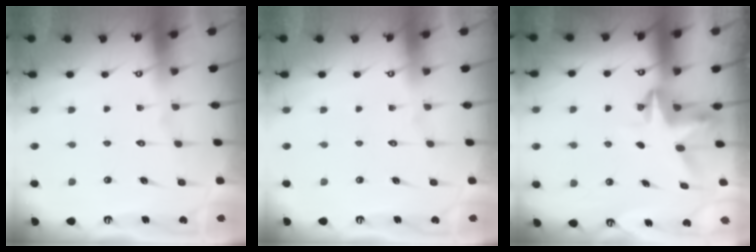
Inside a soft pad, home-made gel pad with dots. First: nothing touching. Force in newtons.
{"total": 0.0}
{"total": 3.7, "press": 3.6, "slide": 0.3}